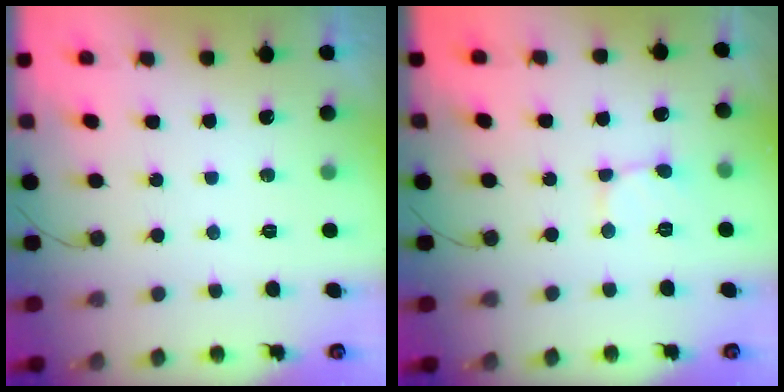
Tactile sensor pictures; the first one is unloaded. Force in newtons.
{"total": 1.9, "press": 1.9, "slide": 0.1}